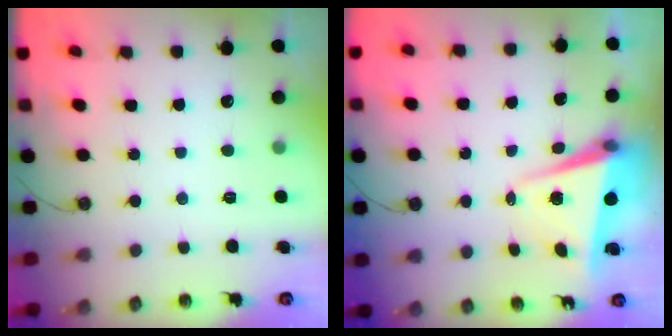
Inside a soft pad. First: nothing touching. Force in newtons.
{"total": 5.3, "press": 4.9, "slide": 1.9}